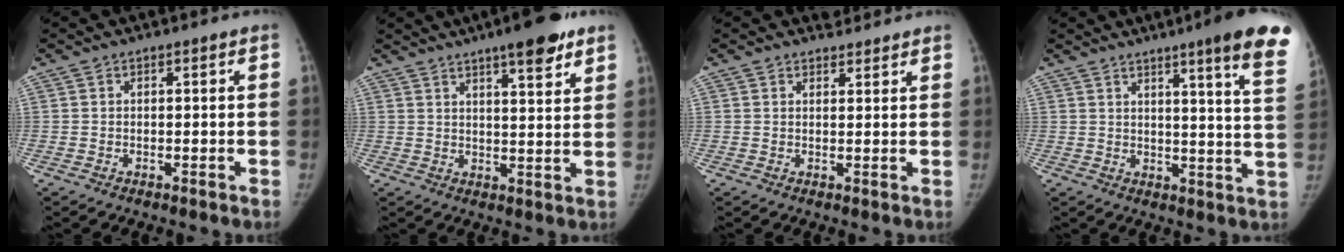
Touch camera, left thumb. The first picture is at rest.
{"total": 10.0, "force": [6.6, 2.3, 7.2], "torque": [-0.085, -0.030, 0.090]}
{"total": 2.1, "force": [1.9, 1.0, -0.2], "torque": [0.019, -0.013, 0.021]}
{"total": 15.4, "force": [10.0, 0.7, 11.7], "torque": [-0.130, -0.057, 0.107]}